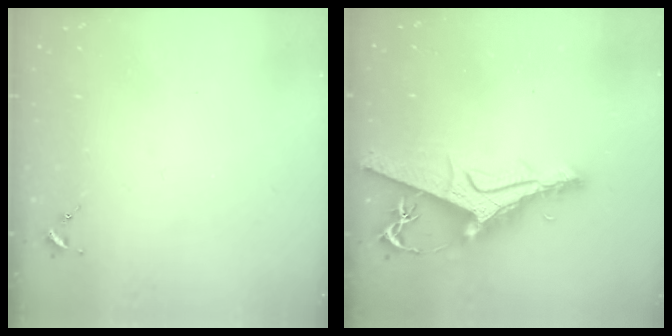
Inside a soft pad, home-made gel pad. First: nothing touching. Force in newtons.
{"total": 12.9, "press": 12.8, "slide": 1.2}